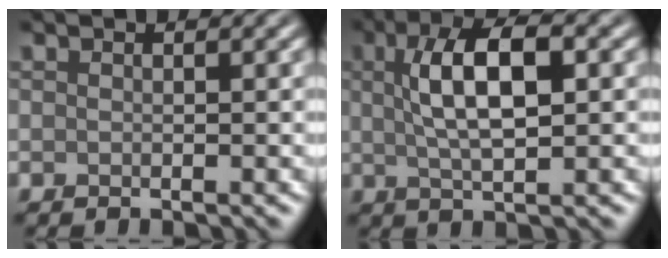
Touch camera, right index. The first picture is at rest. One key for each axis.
{"total": 6.6, "fx": 1.3, "fy": 2.3, "fz": 6.0, "tx": -0.105, "ty": 0.012, "tz": 0.023}